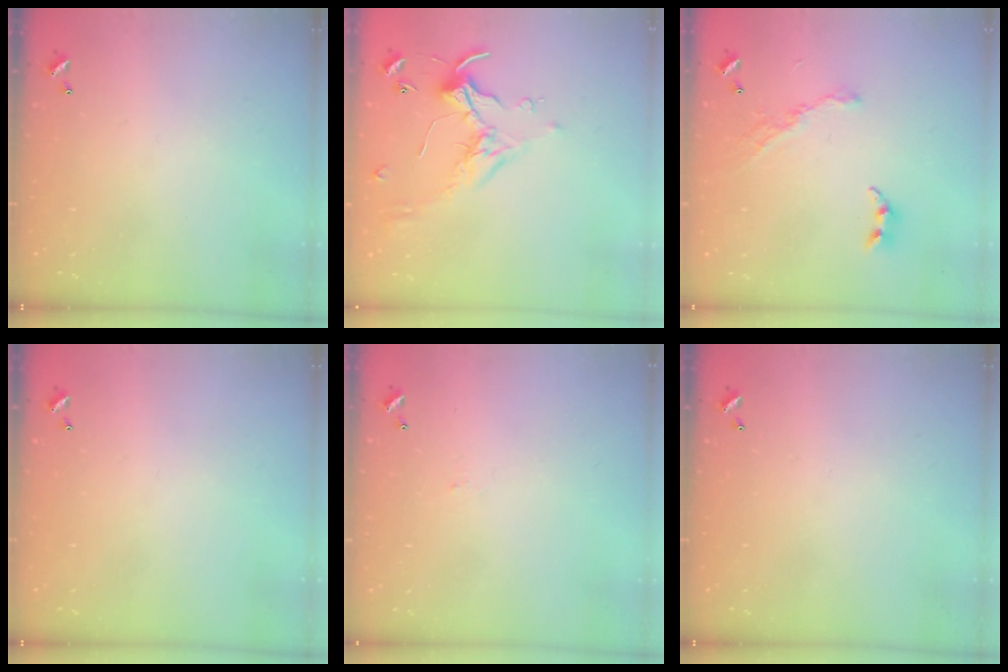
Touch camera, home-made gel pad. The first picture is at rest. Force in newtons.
{"total": 0.5, "press": 0.4, "slide": 0.4}
{"total": 8.2, "press": 8.2, "slide": 0.9}
{"total": 0.0}
{"total": 2.1, "press": 2.1, "slide": 0.2}
{"total": 0.0}